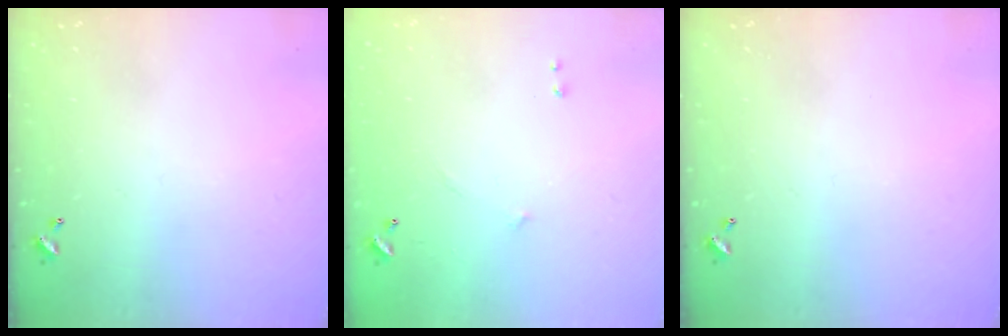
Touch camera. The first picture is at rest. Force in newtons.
{"total": 7.0, "press": 7.0, "slide": 0.6}
{"total": 0.0}